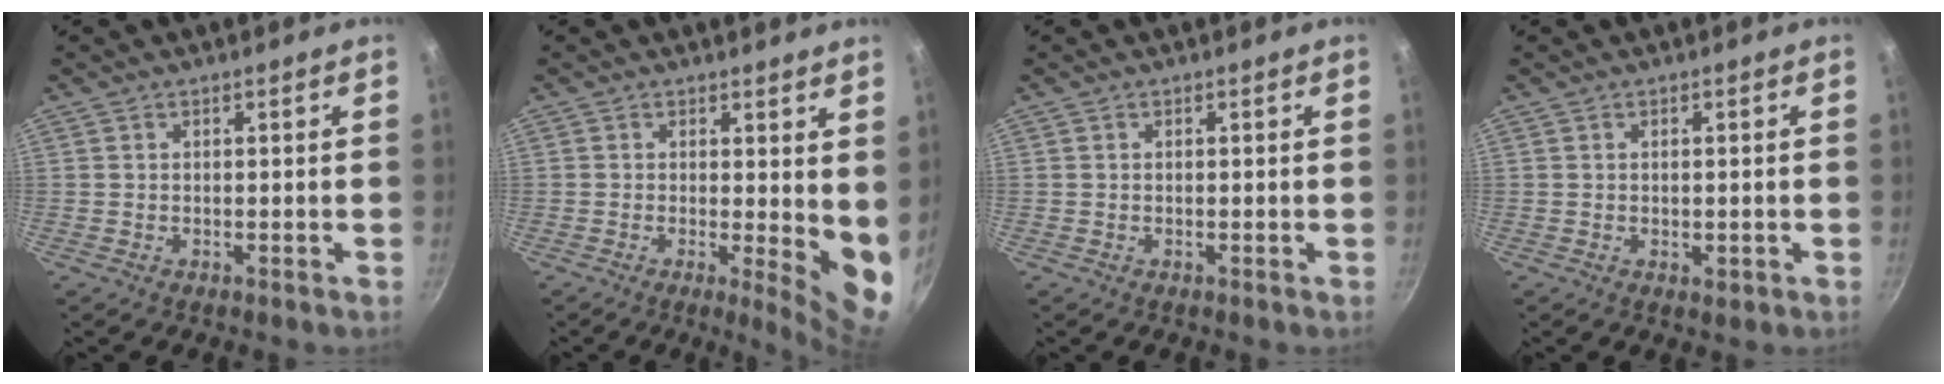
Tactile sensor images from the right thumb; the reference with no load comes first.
{"total": 7.4, "force": [0.7, 2.6, 6.8], "torque": [-0.081, -0.025, 0.009]}
{"total": 0.0}
{"total": 2.1, "force": [0.0, 1.3, 1.6], "torque": [-0.022, -0.007, 0.002]}